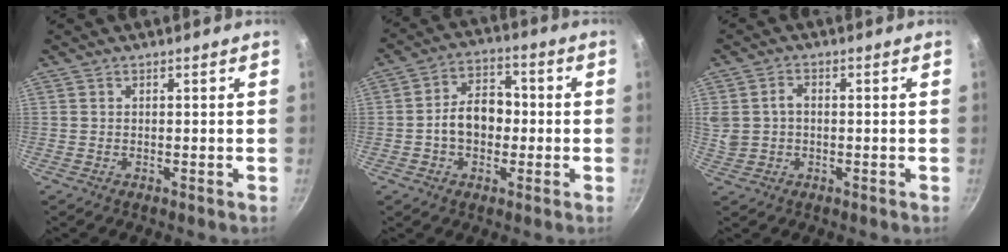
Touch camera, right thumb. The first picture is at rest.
{"total": 9.5, "force": [-0.9, 6.6, 6.7], "torque": [-0.087, 0.028, -0.027]}
{"total": 5.2, "force": [0.2, 4.0, 3.3], "torque": [-0.066, 0.015, 0.007]}